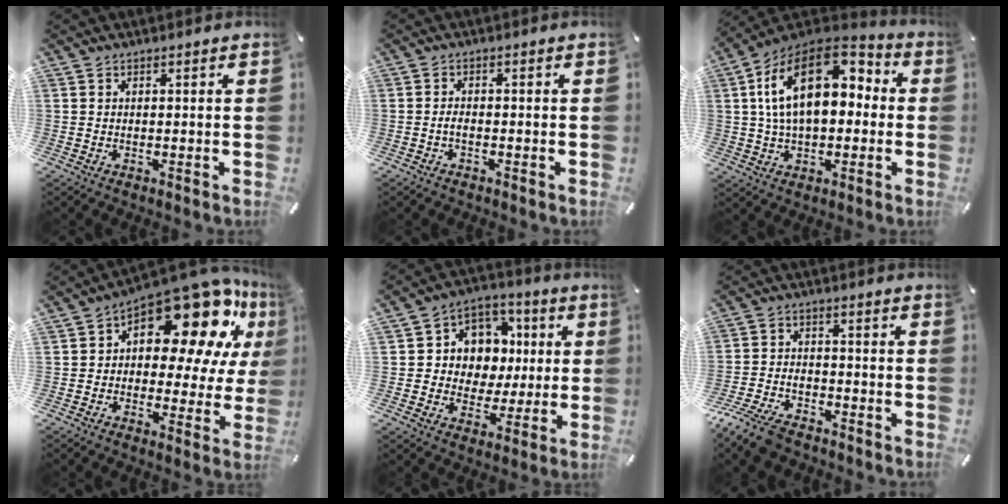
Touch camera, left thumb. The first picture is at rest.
{"total": 1.7, "force": [-0.8, 0.8, 1.3], "torque": [-0.032, 0.001, -0.018]}
{"total": 19.3, "force": [4.3, 11.9, 14.6], "torque": [-0.281, -0.012, 0.069]}
{"total": 19.8, "force": [11.0, 10.0, 13.1], "torque": [-0.188, -0.090, 0.186]}
{"total": 10.0, "force": [0.6, 9.8, 1.8], "torque": [-0.031, -0.006, 0.019]}
{"total": 9.0, "force": [-7.1, 3.9, 4.0], "torque": [-0.086, 0.027, -0.137]}